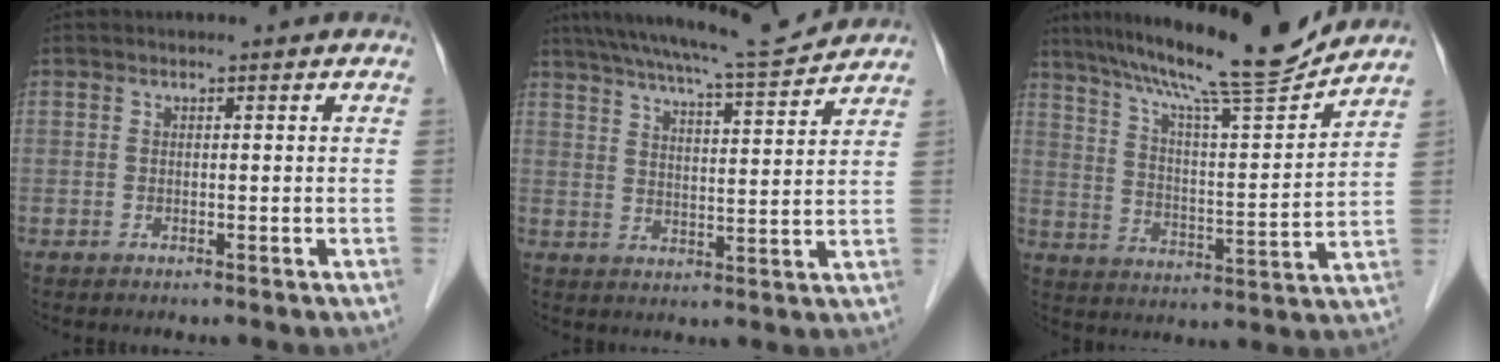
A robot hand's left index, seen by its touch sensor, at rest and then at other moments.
{"total": 13.4, "force": [12.4, 0.0, 5.0], "torque": [-0.089, 0.006, 0.183]}
{"total": 17.2, "force": [15.2, -0.3, 8.0], "torque": [-0.136, -0.005, 0.237]}